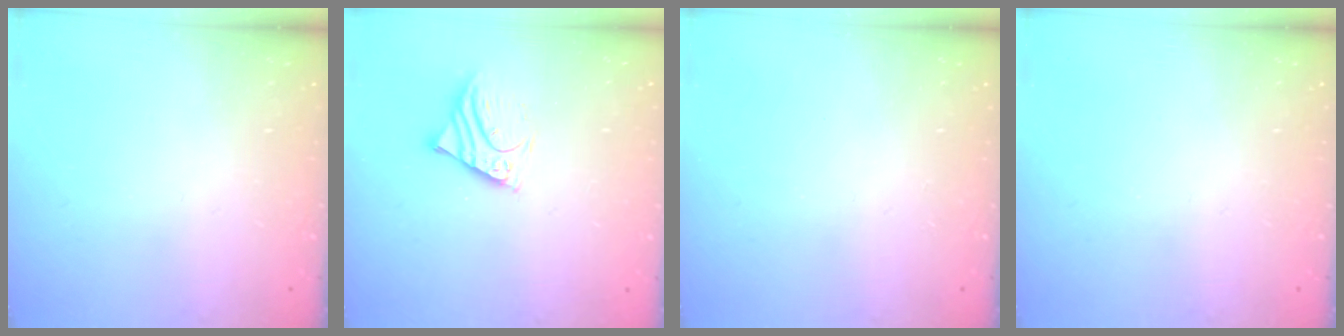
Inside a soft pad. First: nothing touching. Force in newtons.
{"total": 6.4, "press": 6.3, "slide": 0.7}
{"total": 0.0}
{"total": 0.0}